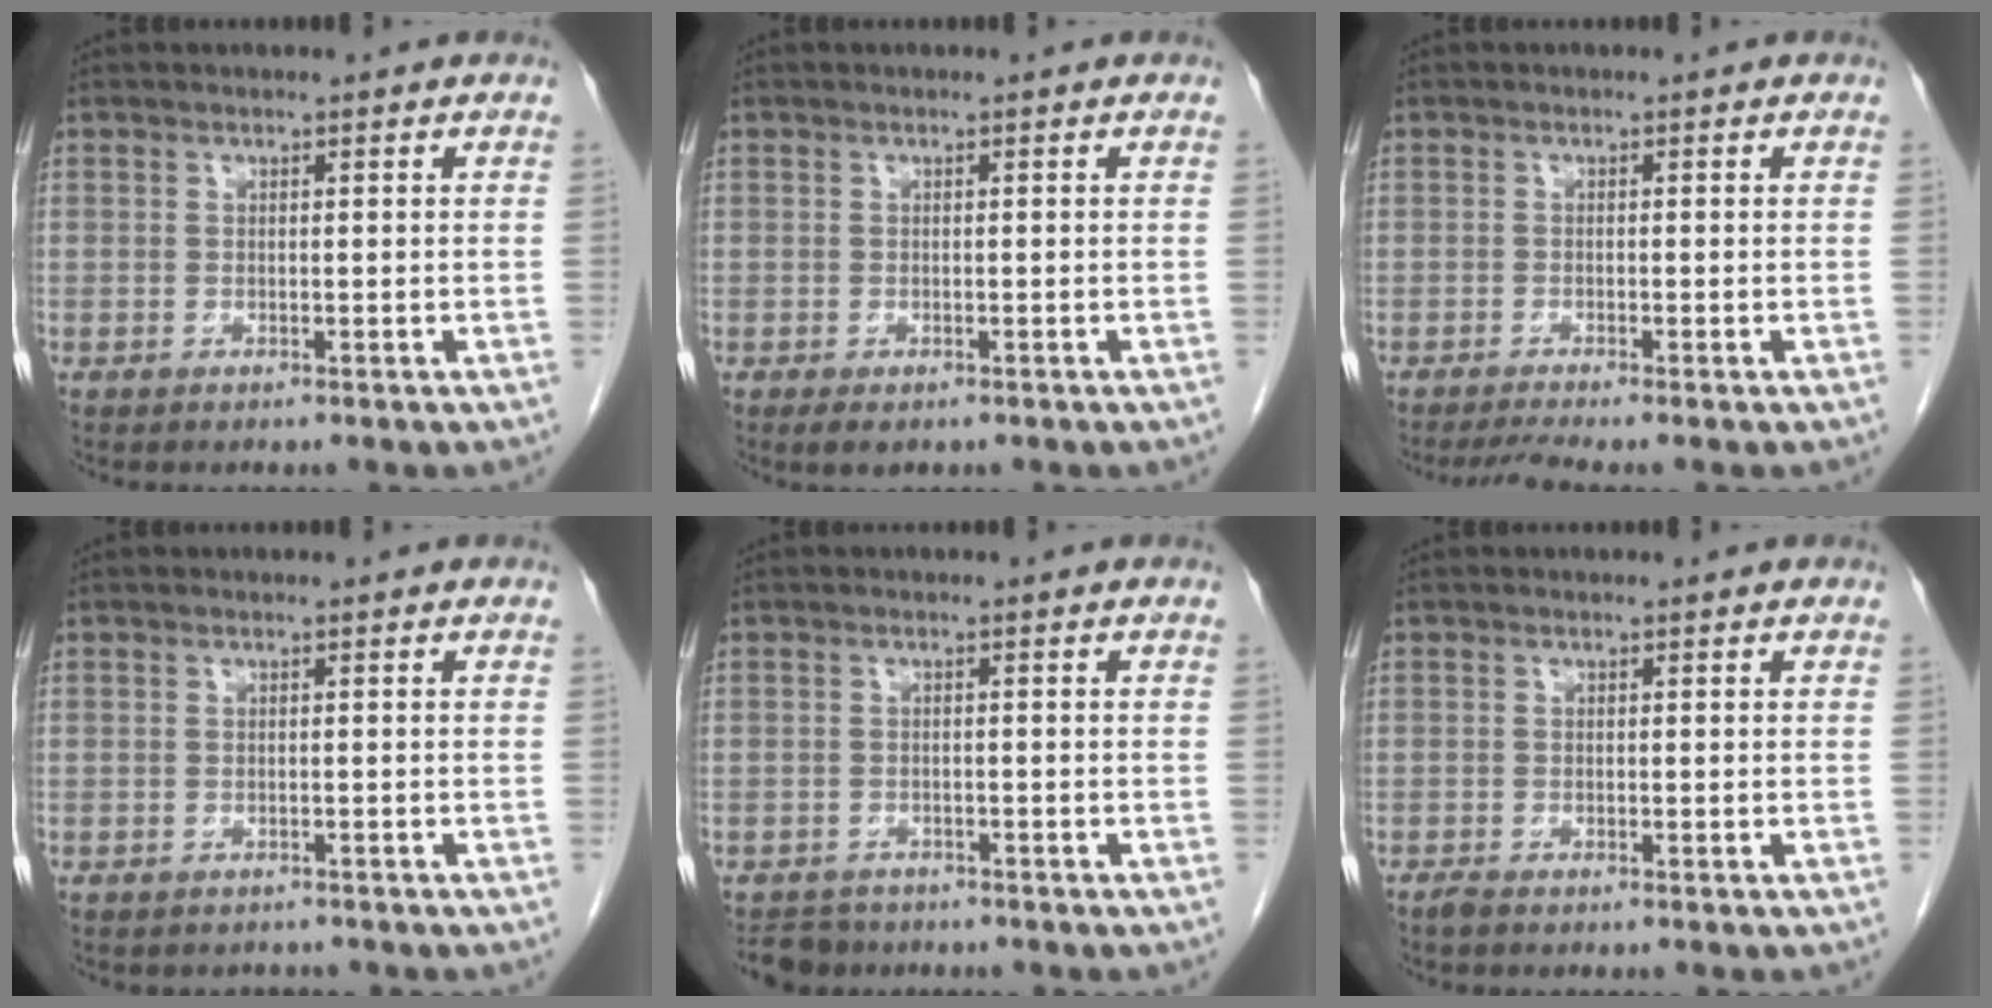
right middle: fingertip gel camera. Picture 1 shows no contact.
{"total": 2.0, "force": [-1.3, 1.0, 1.3], "torque": [-0.017, -0.002, -0.011]}
{"total": 2.5, "force": [-2.1, -0.6, 1.3], "torque": [-0.028, -0.008, -0.041]}
{"total": 2.0, "force": [-1.8, 0.8, 0.0], "torque": [-0.004, -0.001, -0.026]}
{"total": 3.9, "force": [-3.5, 1.8, -0.1], "torque": [0.001, -0.003, -0.058]}
{"total": 0.9, "force": [-0.8, 0.1, 0.3], "torque": [-0.015, -0.003, -0.015]}